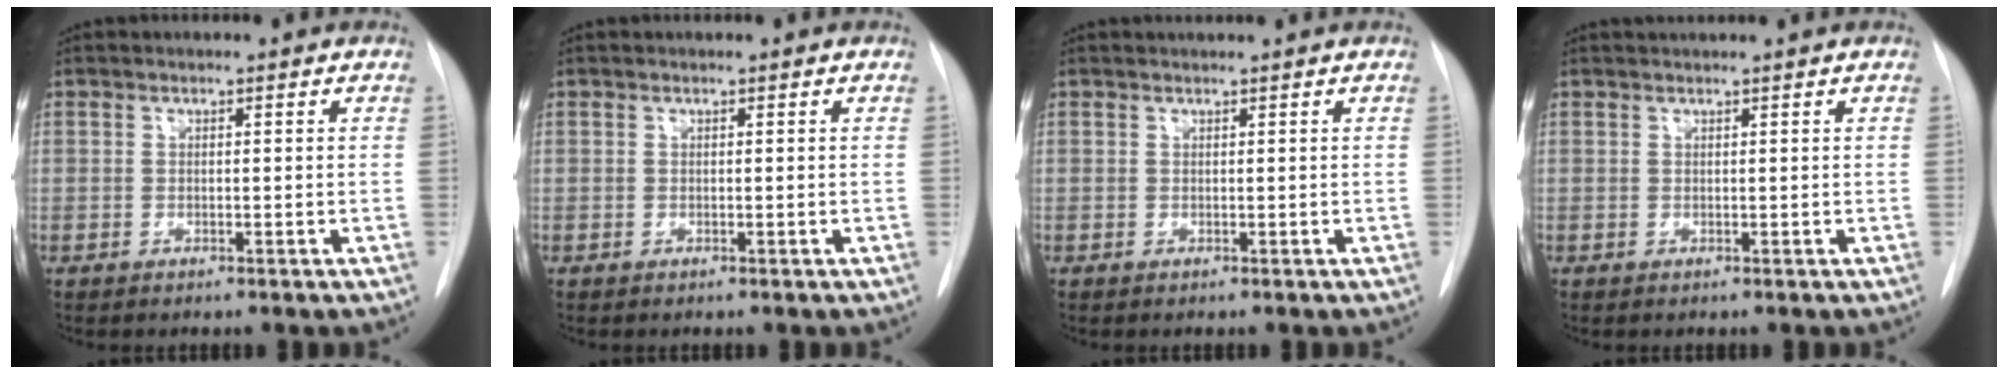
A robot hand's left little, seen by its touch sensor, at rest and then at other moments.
{"total": 0.0}
{"total": 1.5, "force": [1.4, -0.4, 0.5], "torque": [-0.006, 0.009, 0.023]}
{"total": 1.6, "force": [1.4, -0.4, 0.6], "torque": [-0.004, 0.014, 0.028]}